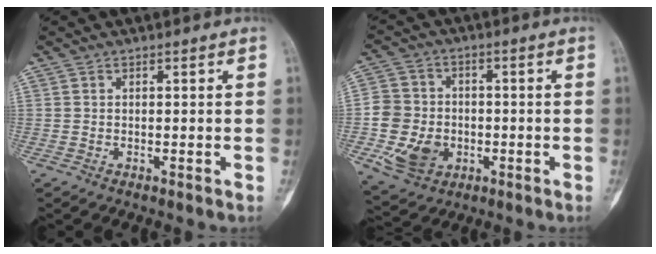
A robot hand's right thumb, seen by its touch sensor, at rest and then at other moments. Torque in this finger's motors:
{"motor_torque": [0.02, 0.07, 0.57, -0.44, 0.02]}